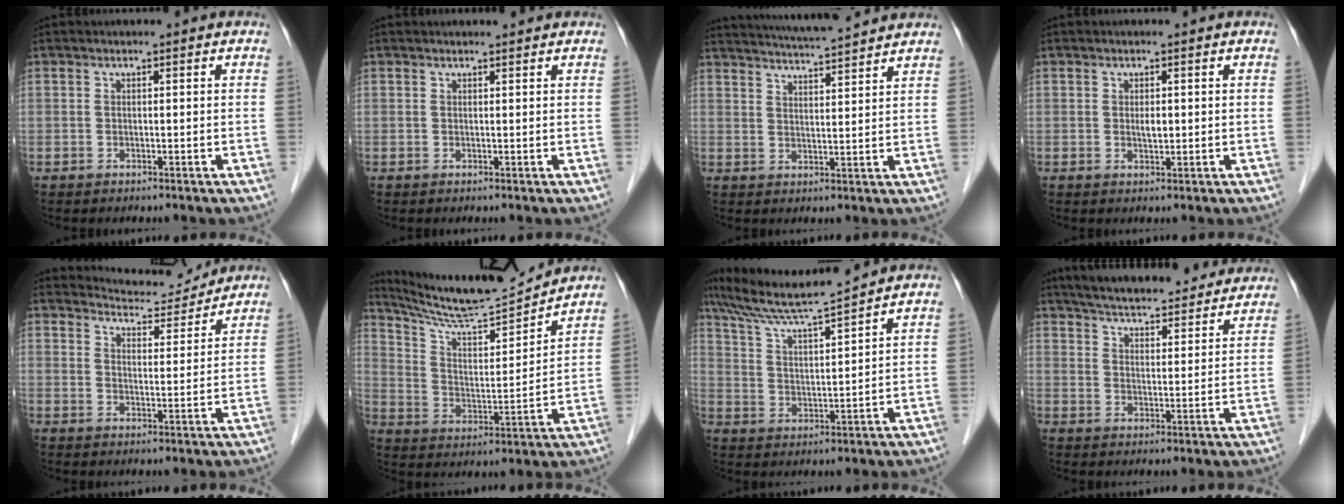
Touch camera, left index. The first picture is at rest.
{"total": 1.7, "force": [1.7, 0.2, 0.4], "torque": [-0.008, 0.011, 0.023]}
{"total": 11.7, "force": [10.7, 0.3, 4.5], "torque": [-0.081, 0.024, 0.154]}
{"total": 1.2, "force": [0.3, 0.5, 1.1], "torque": [-0.019, -0.003, 0.006]}
{"total": 7.3, "force": [7.2, 0.7, -0.2], "torque": [-0.005, 0.001, 0.104]}
{"total": 14.9, "force": [14.4, -0.3, 3.8], "torque": [-0.076, -0.005, 0.243]}
{"total": 11.5, "force": [10.5, -1.6, 4.5], "torque": [-0.090, 0.011, 0.188]}
{"total": 23.3, "force": [21.4, 4.5, 8.2], "torque": [-0.127, 0.007, 0.282]}